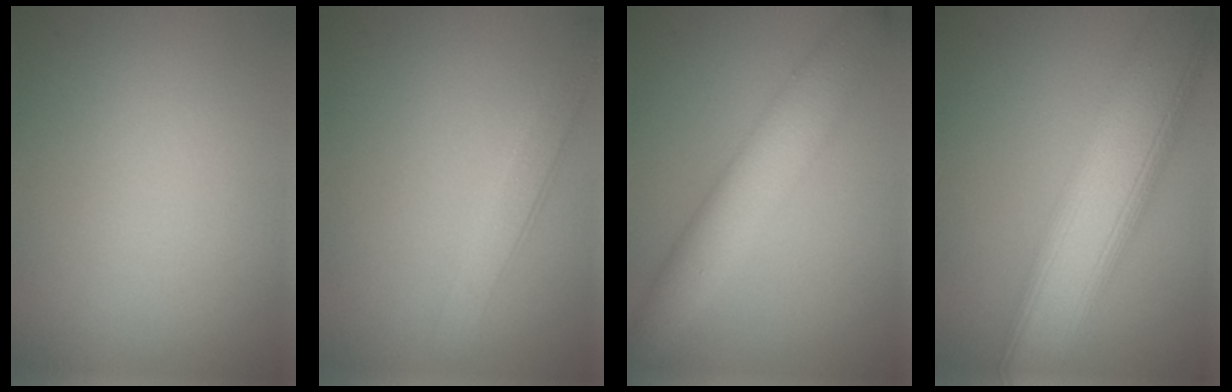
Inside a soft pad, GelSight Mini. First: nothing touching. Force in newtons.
{"total": 2.7, "press": 2.7, "slide": 0.1}
{"total": 5.8, "press": 5.8, "slide": 0.3}
{"total": 10.8, "press": 10.7, "slide": 0.8}